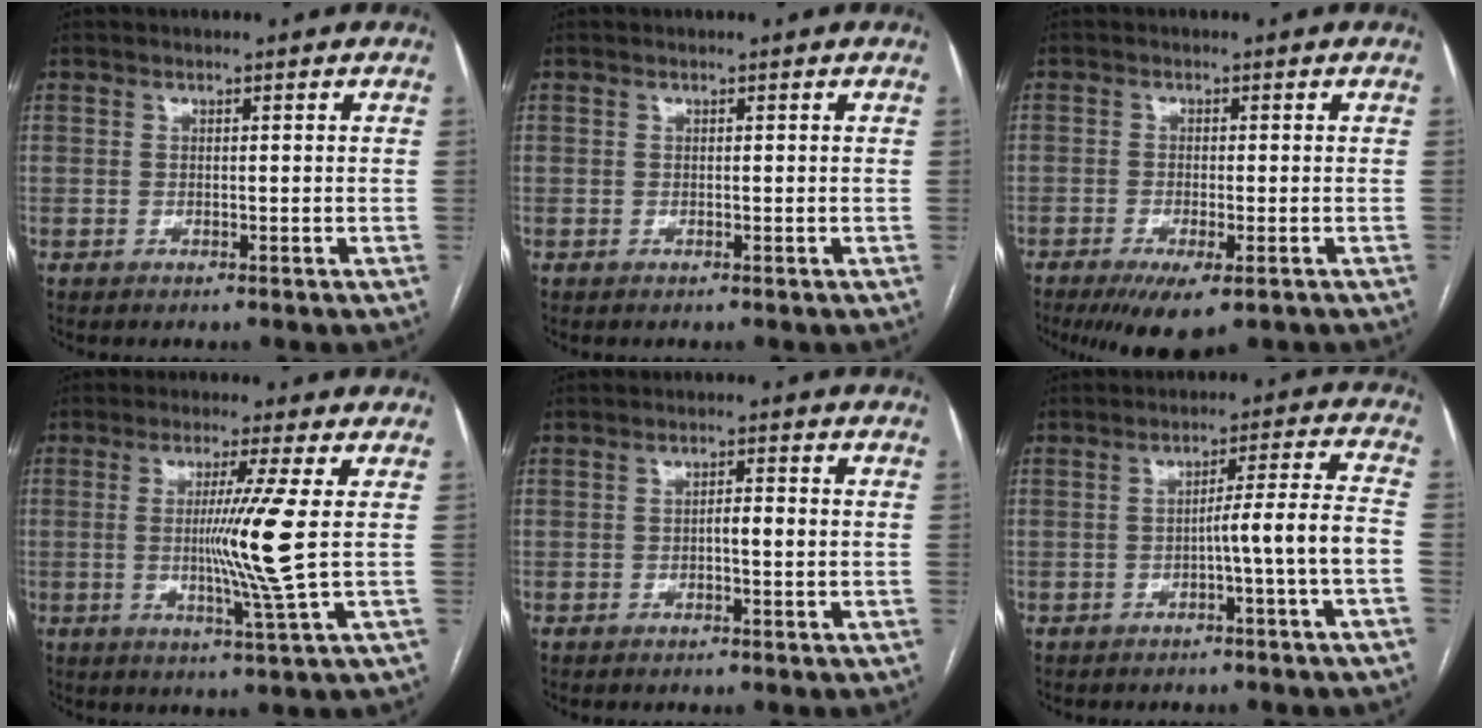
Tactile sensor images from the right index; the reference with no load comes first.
{"total": 0.0}
{"total": 7.2, "force": [-4.4, 1.7, 5.4], "torque": [-0.084, -0.018, -0.068]}
{"total": 8.9, "force": [0.5, -2.4, 8.5], "torque": [-0.159, -0.020, 0.014]}
{"total": 2.2, "force": [-0.2, 0.4, 2.1], "torque": [-0.035, 0.003, -0.005]}
{"total": 6.8, "force": [-2.3, -1.3, 6.2], "torque": [-0.085, 0.015, -0.034]}